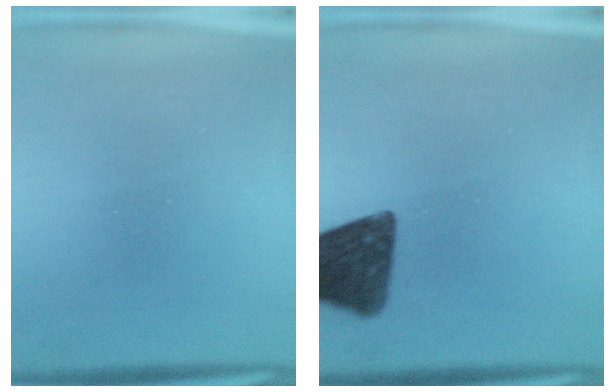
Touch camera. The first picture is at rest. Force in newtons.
{"total": 15.0}